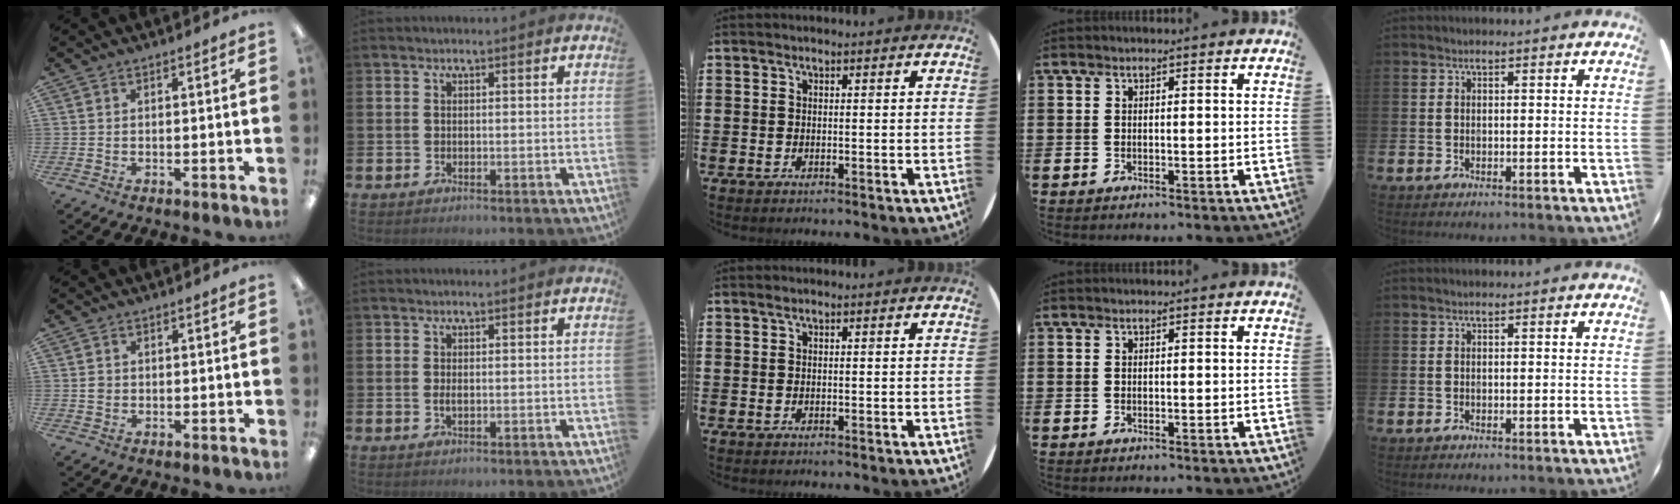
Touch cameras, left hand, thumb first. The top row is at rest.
{"thumb": {"total": 1.6, "force": [0.1, 1.5, 0.5], "torque": [-0.002, 0.003, -0.002]}, "index": {"total": 0.8, "force": [0.1, 0.3, 0.8], "torque": [-0.009, 0.000, 0.000]}}